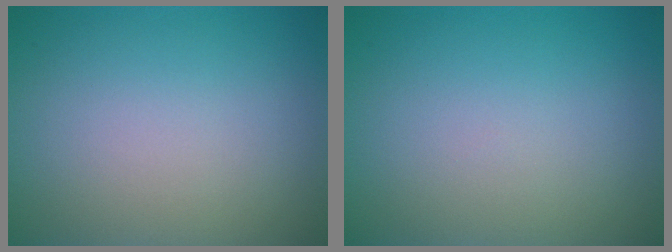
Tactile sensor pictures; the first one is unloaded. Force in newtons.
{"total": 0.0}